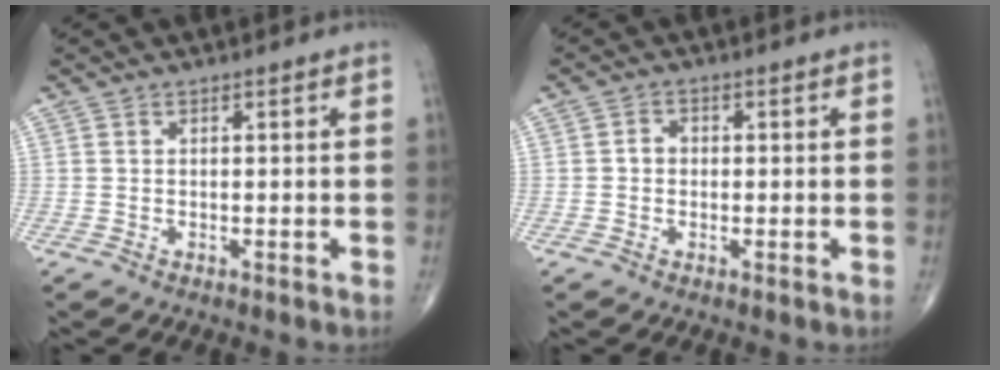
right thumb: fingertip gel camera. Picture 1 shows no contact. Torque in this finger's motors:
{"motor_torque": [-0.42, 0.10, 0.13, -0.02, 0.07]}